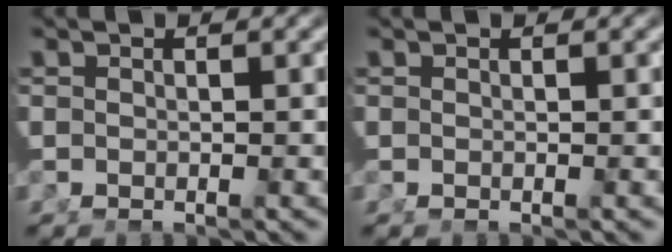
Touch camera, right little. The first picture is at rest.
{"total": 0.0}